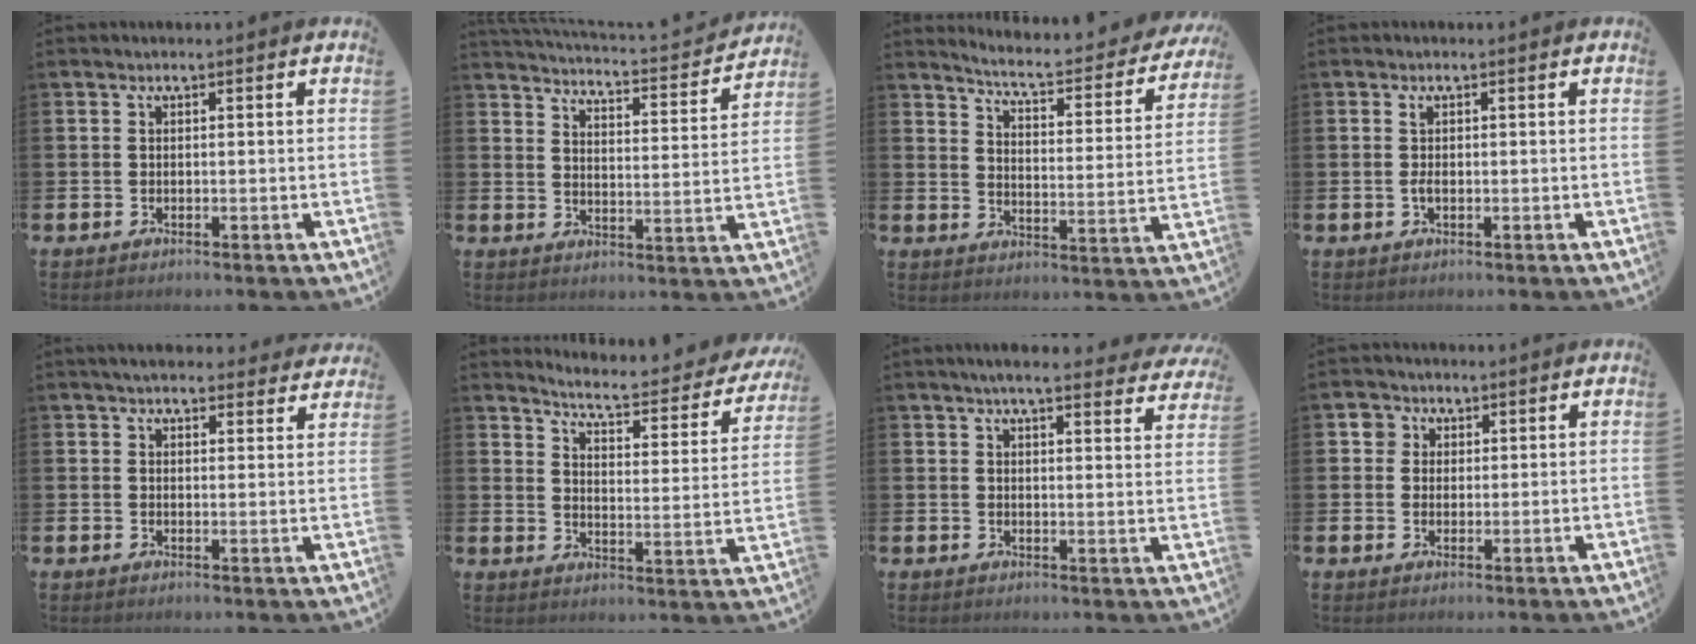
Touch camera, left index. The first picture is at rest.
{"total": 3.6, "force": [3.5, 0.0, 0.6], "torque": [-0.021, -0.040, 0.052]}
{"total": 5.3, "force": [5.0, 0.5, 1.8], "torque": [-0.054, -0.045, 0.076]}
{"total": 1.5, "force": [0.1, 0.8, 1.3], "torque": [-0.026, 0.005, 0.000]}
{"total": 4.1, "force": [3.8, 1.1, 0.8], "torque": [-0.020, -0.012, 0.071]}
{"total": 5.1, "force": [4.7, 0.6, 1.9], "torque": [-0.053, -0.041, 0.070]}
{"total": 4.9, "force": [4.6, 0.3, 1.7], "torque": [-0.032, -0.022, 0.078]}
{"total": 2.9, "force": [1.7, 2.3, -0.1], "torque": [0.007, 0.004, 0.027]}